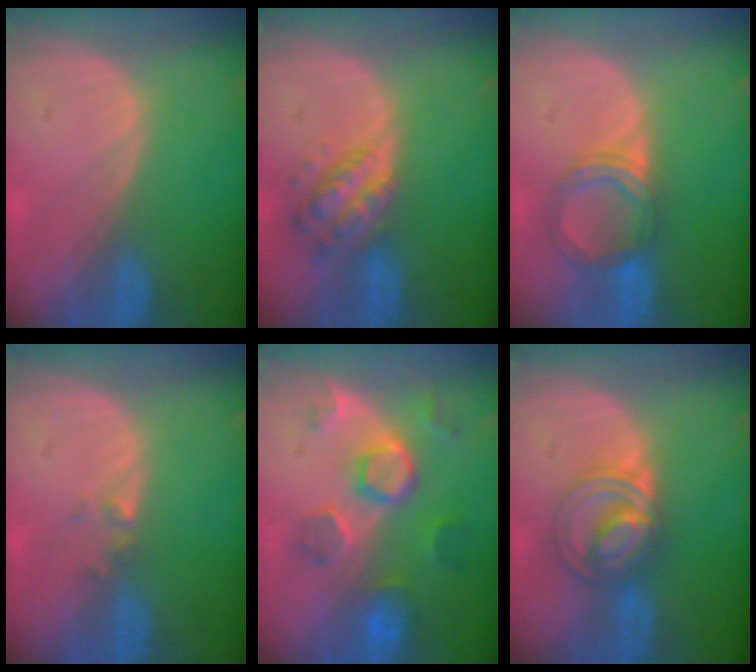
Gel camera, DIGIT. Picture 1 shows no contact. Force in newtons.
{"total": 6.3, "press": 5.7, "slide": 2.7}
{"total": 5.5, "press": 5.2, "slide": 1.7}
{"total": 1.3, "press": 1.0, "slide": 0.8}
{"total": 8.6, "press": 7.7, "slide": 3.8}
{"total": 6.4, "press": 6.4, "slide": 0.3}